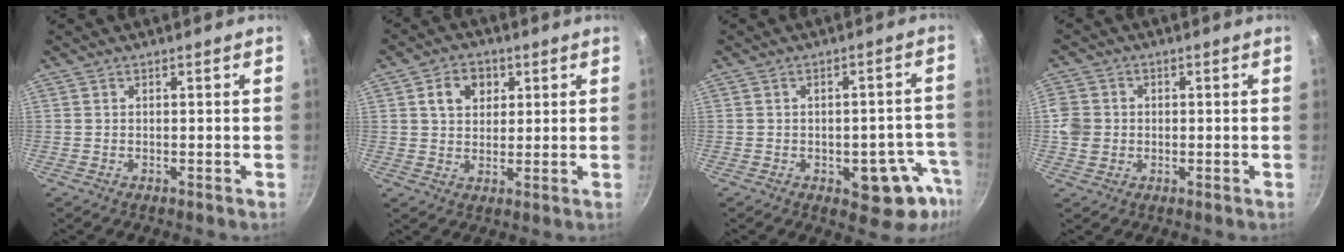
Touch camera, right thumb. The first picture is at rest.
{"total": 6.5, "force": [2.3, 5.1, 3.4], "torque": [-0.030, 0.002, 0.032]}
{"total": 11.2, "force": [-4.5, 5.9, 8.4], "torque": [-0.032, 0.025, -0.053]}
{"total": 5.3, "force": [-0.2, 4.9, 2.1], "torque": [-0.025, 0.007, -0.009]}